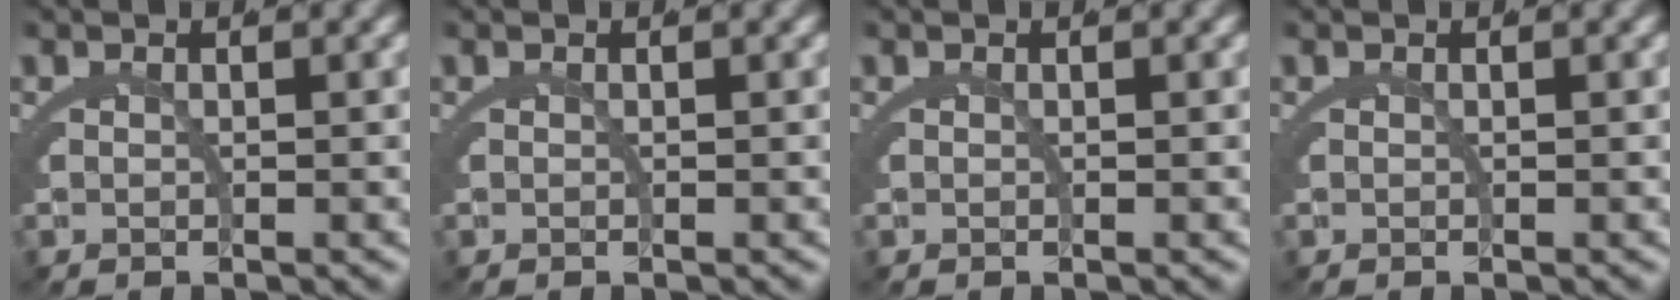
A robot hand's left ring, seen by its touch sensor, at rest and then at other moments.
{"total": 0.0}
{"total": 0.0}
{"total": 0.0}